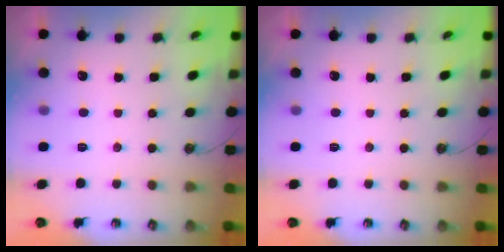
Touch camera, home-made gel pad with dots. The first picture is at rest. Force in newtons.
{"total": 0.0}